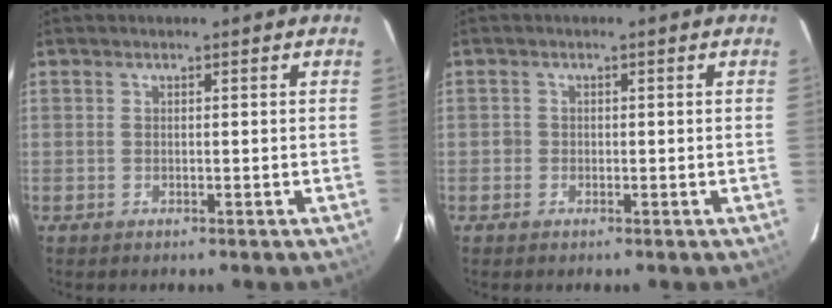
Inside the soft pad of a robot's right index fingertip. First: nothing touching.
{"total": 1.1, "force": [-0.4, 1.0, 0.1], "torque": [0.000, 0.002, -0.007]}